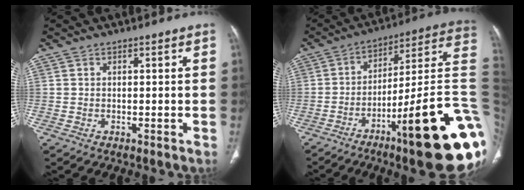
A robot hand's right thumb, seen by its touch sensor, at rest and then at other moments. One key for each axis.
{"total": 28.2, "fx": -9.5, "fy": 4.8, "fz": 26.1, "tx": -0.269, "ty": 0.067, "tz": -0.144}